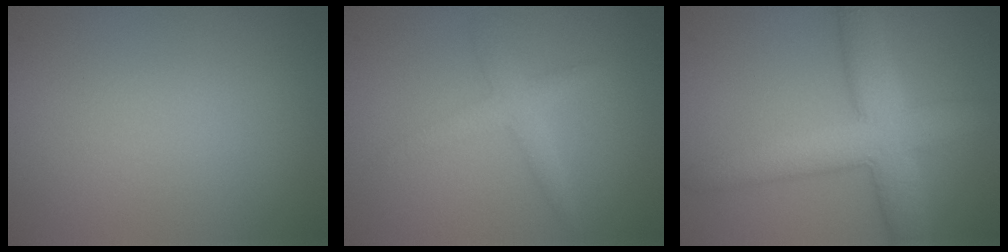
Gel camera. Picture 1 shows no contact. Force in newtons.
{"total": 2.2, "press": 2.2, "slide": 0.1}
{"total": 7.3, "press": 7.3, "slide": 0.4}